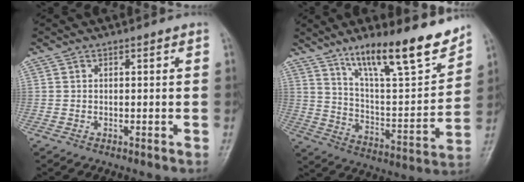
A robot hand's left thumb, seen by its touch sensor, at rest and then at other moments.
{"total": 19.4, "force": [13.7, 4.5, 12.9], "torque": [-0.171, -0.076, 0.232]}